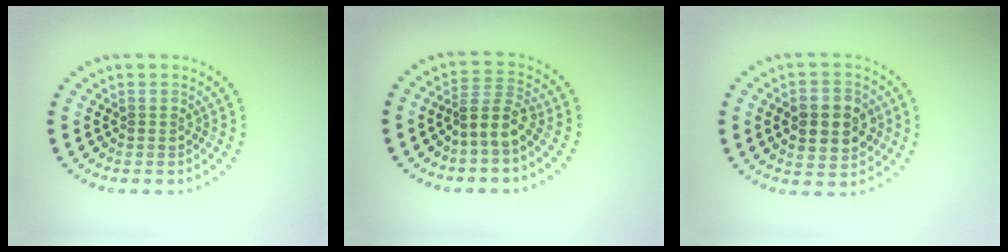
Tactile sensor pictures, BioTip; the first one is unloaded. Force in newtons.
{"total": 2.8, "press": 2.2, "slide": 1.7}
{"total": 5.5, "press": 5.4, "slide": 0.3}